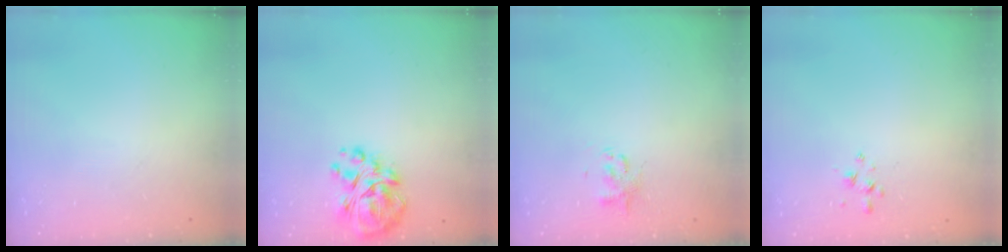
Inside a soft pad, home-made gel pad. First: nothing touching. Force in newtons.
{"total": 12.1, "press": 11.5, "slide": 3.7}
{"total": 1.4, "press": 1.3, "slide": 0.5}
{"total": 2.7, "press": 2.5, "slide": 0.8}